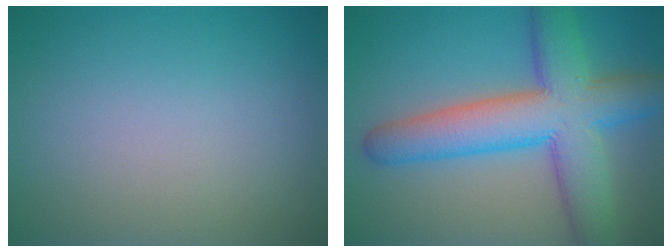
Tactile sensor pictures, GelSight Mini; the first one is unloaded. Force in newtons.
{"total": 9.5, "press": 9.5, "slide": 0.3}